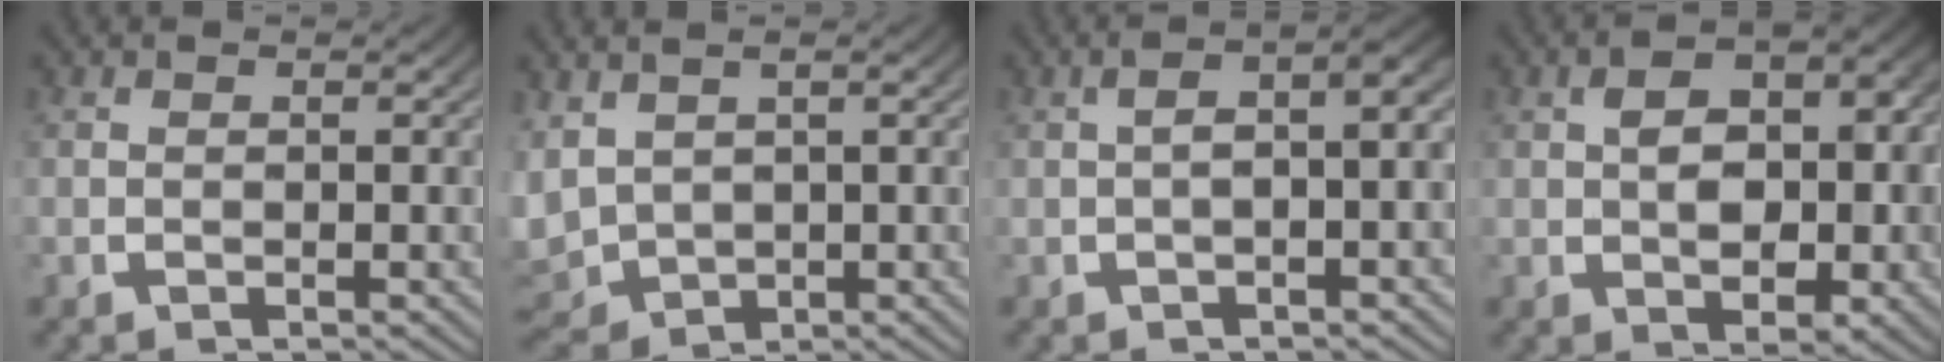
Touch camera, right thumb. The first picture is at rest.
{"total": 7.2, "force": [-0.5, 5.9, 4.1], "torque": [-0.118, -0.037, 0.016]}
{"total": 5.7, "force": [0.6, 2.2, 5.2], "torque": [-0.063, 0.024, 0.002]}
{"total": 6.7, "force": [0.2, 4.3, 5.1], "torque": [-0.082, -0.026, 0.018]}